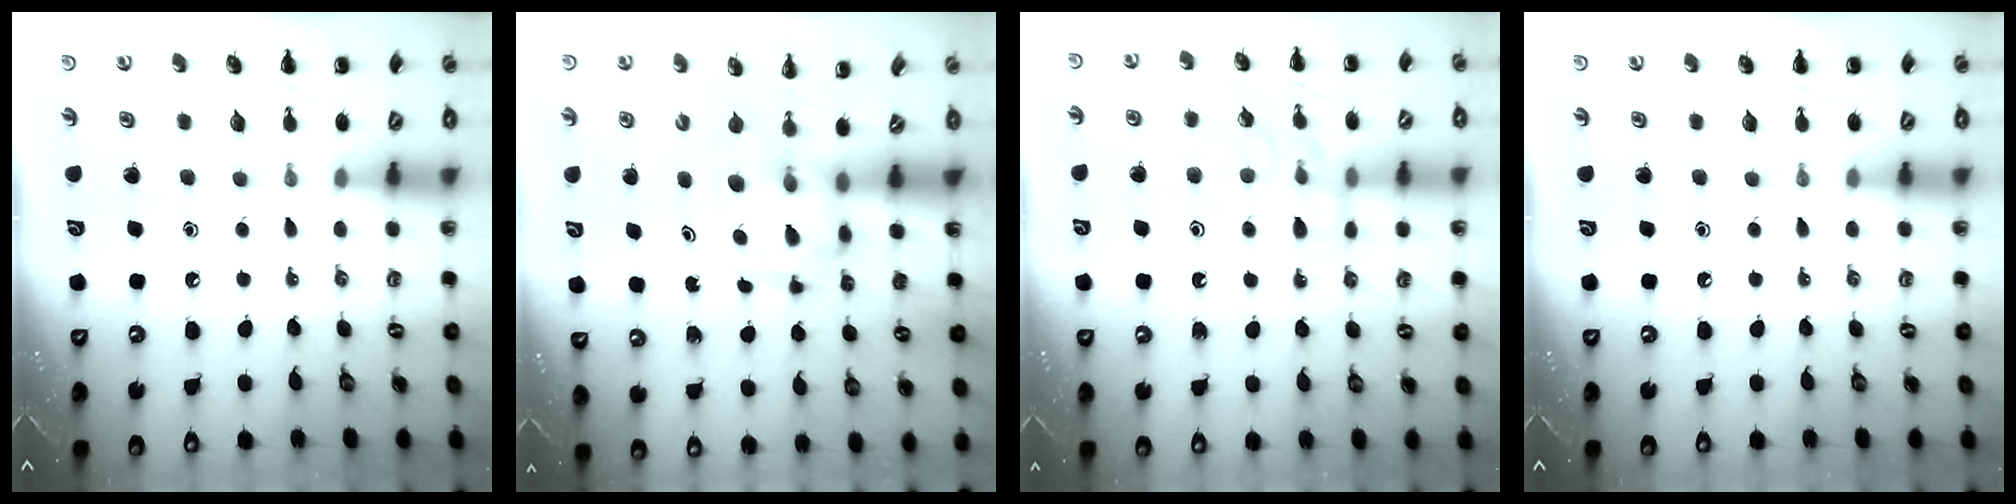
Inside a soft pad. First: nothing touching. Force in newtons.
{"total": 3.1, "press": 3.1, "slide": 0.2}
{"total": 11.7, "press": 11.7, "slide": 0.9}
{"total": 0.0}